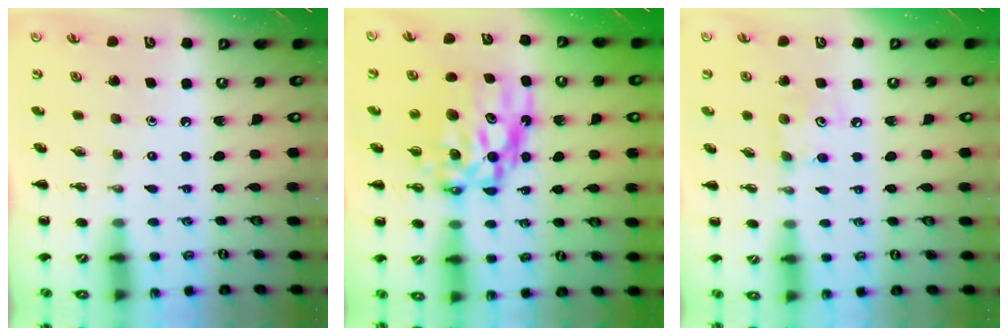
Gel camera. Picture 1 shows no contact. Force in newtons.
{"total": 12.9, "press": 12.5, "slide": 3.0}
{"total": 5.5, "press": 5.4, "slide": 1.2}